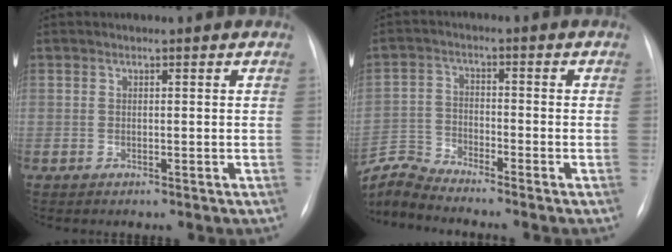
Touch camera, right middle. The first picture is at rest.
{"total": 7.1, "force": [-6.9, -1.6, -0.2], "torque": [-0.011, 0.002, -0.135]}